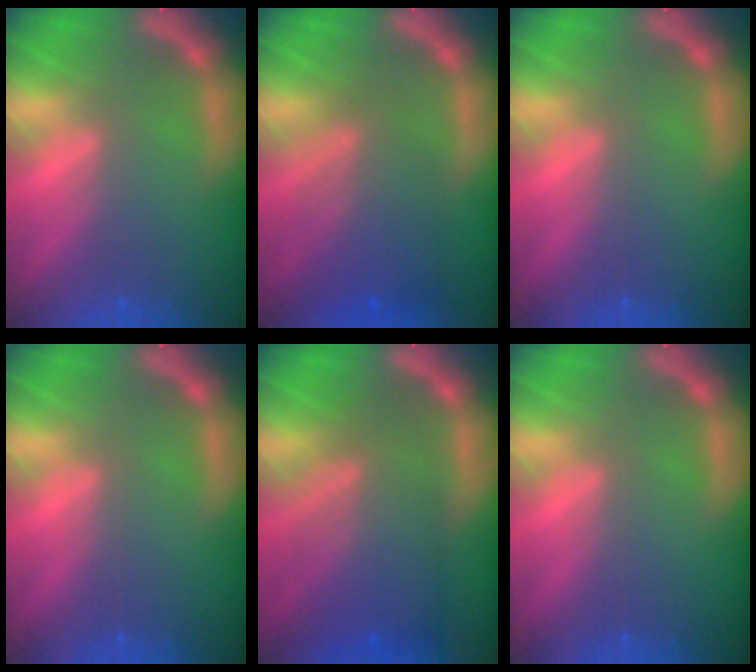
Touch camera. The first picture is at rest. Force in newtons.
{"total": 6.1}
{"total": 0.0}
{"total": 0.0}
{"total": 8.1}
{"total": 0.0}